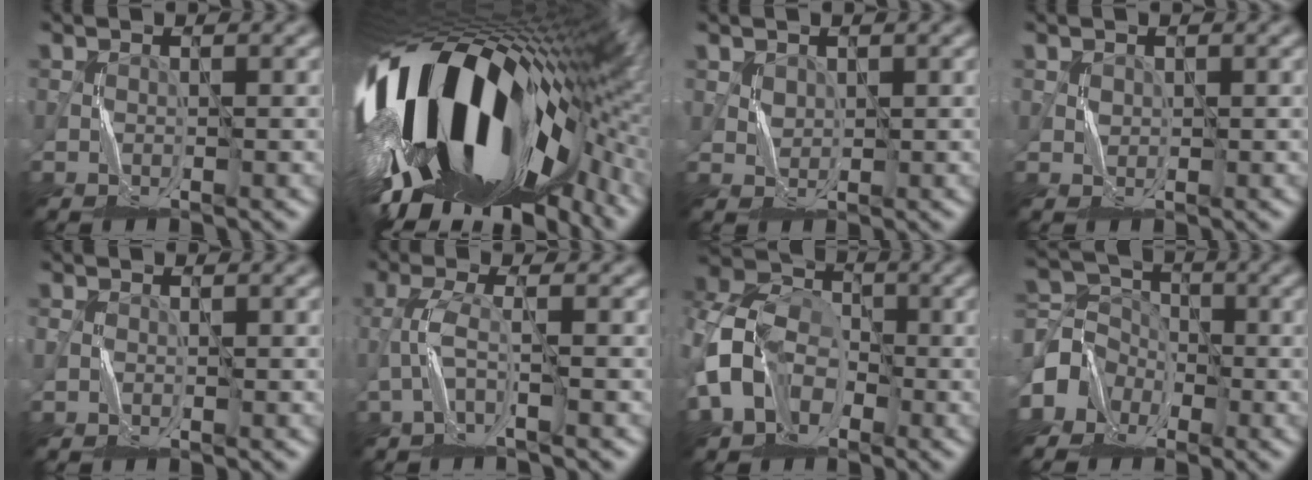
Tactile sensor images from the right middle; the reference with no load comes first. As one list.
[{"total": 20.1, "force": [-2.4, 10.4, 17.0], "torque": [-0.304, -0.032, -0.042]}, {"total": 1.1, "force": [0.7, 0.9, 0.2], "torque": [-0.008, 0.001, 0.016]}, {"total": 0.8, "force": [0.4, 0.7, 0.0], "torque": [-0.001, 0.000, 0.010]}, {"total": 0.0}, {"total": 1.9, "force": [-1.3, -0.1, 1.4], "torque": [-0.035, 0.011, -0.033]}, {"total": 8.0, "force": [-2.5, 6.0, 4.7], "torque": [-0.096, 0.006, -0.069]}, {"total": 3.6, "force": [-1.9, 3.0, 0.7], "torque": [-0.013, 0.010, -0.055]}]